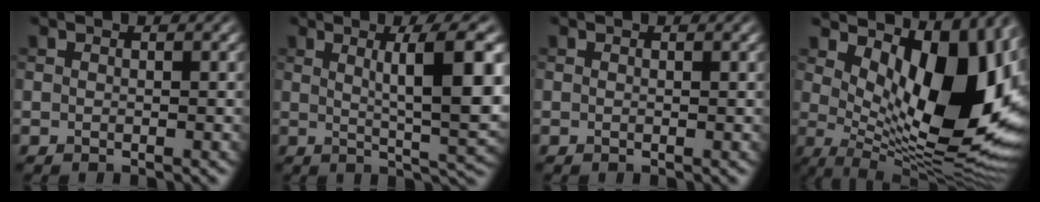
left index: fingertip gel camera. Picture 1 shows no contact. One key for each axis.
{"total": 9.0, "fx": 2.2, "fy": 1.9, "fz": 8.5, "tx": -0.106, "ty": 0.000, "tz": 0.036}
{"total": 0.0}
{"total": 13.2, "fx": 3.3, "fy": 6.1, "fz": 11.3, "tx": -0.156, "ty": -0.021, "tz": 0.065}